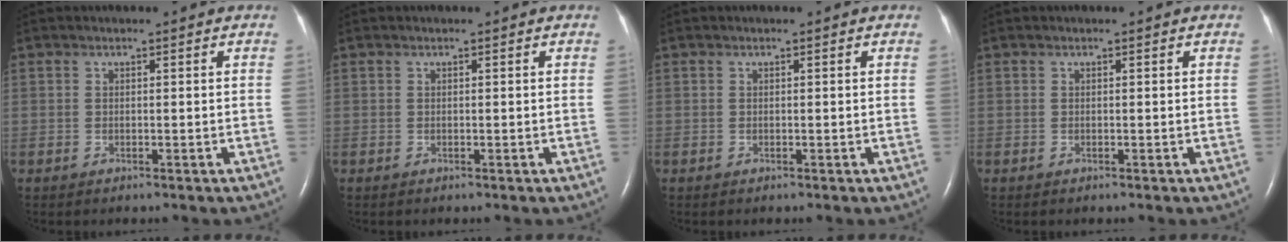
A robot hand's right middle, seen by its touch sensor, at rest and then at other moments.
{"total": 0.0}
{"total": 0.0}
{"total": 0.0}